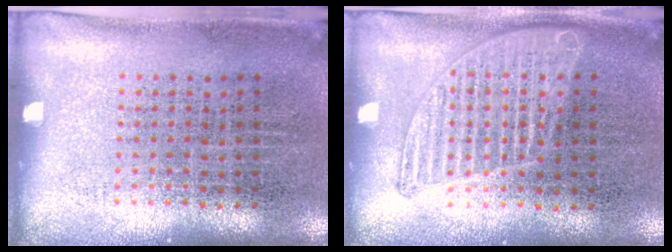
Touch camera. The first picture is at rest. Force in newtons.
{"total": 2.1, "press": 2.1, "slide": 0.3}